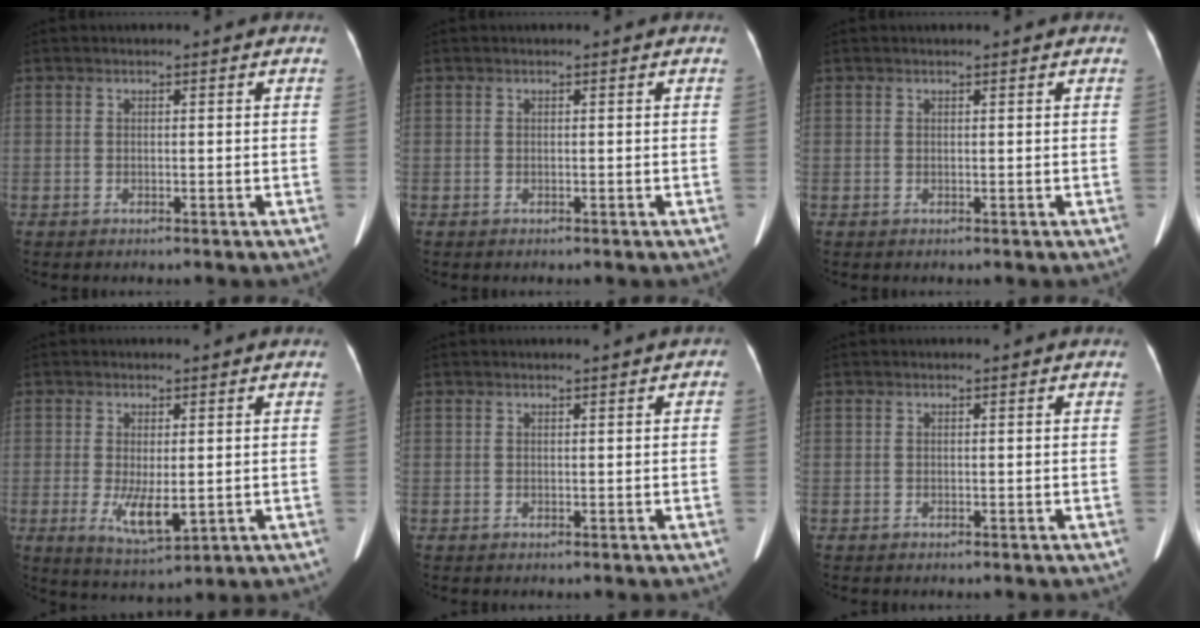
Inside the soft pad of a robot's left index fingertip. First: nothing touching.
{"total": 0.0}
{"total": 0.5, "force": [0.4, 0.1, 0.2], "torque": [-0.006, 0.004, 0.006]}
{"total": 6.0, "force": [-0.8, 2.1, 5.6], "torque": [-0.105, -0.016, -0.001]}
{"total": 1.0, "force": [0.3, 0.5, 0.8], "torque": [-0.008, 0.009, 0.005]}
{"total": 0.0}